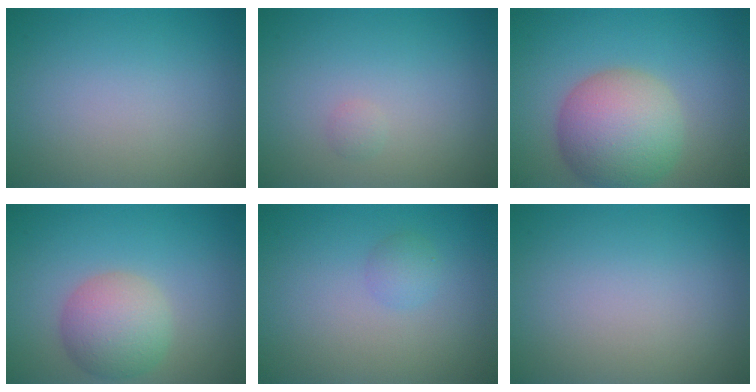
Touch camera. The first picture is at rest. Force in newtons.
{"total": 0.6, "press": 0.6, "slide": 0.0}
{"total": 7.8, "press": 7.8, "slide": 0.3}
{"total": 4.6, "press": 4.6, "slide": 0.2}
{"total": 1.2, "press": 1.2, "slide": 0.1}
{"total": 0.0}